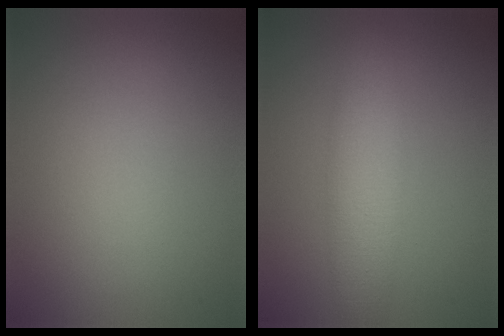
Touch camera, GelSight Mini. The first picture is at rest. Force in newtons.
{"total": 4.3, "press": 4.3, "slide": 0.0}